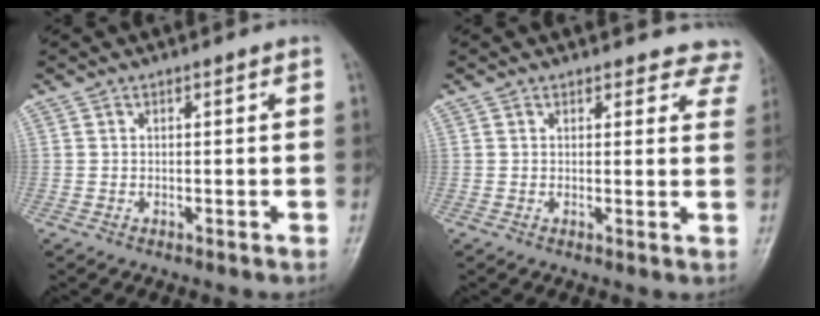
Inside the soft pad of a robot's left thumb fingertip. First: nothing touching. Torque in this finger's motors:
{"motor_torque": [-0.01, 0.09, -0.05, 0.16, -0.03]}